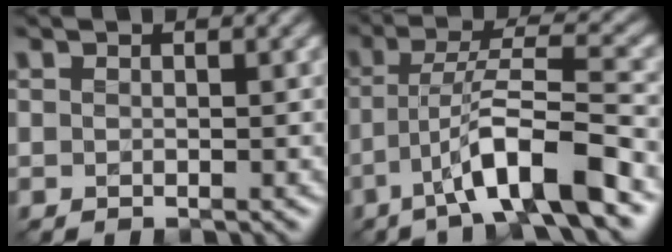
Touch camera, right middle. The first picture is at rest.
{"total": 7.8, "force": [-3.9, 1.3, 6.6], "torque": [-0.113, 0.013, -0.073]}